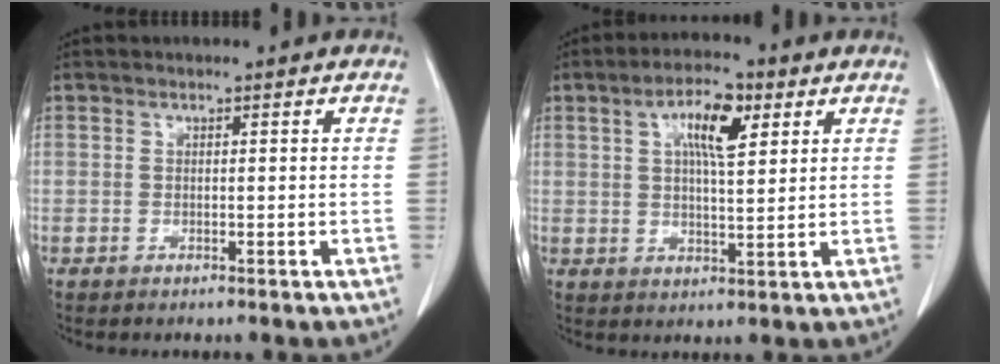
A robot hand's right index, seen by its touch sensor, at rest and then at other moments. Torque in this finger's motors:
{"motor_torque": [0.31, 0.15, 0.15, 0.10]}